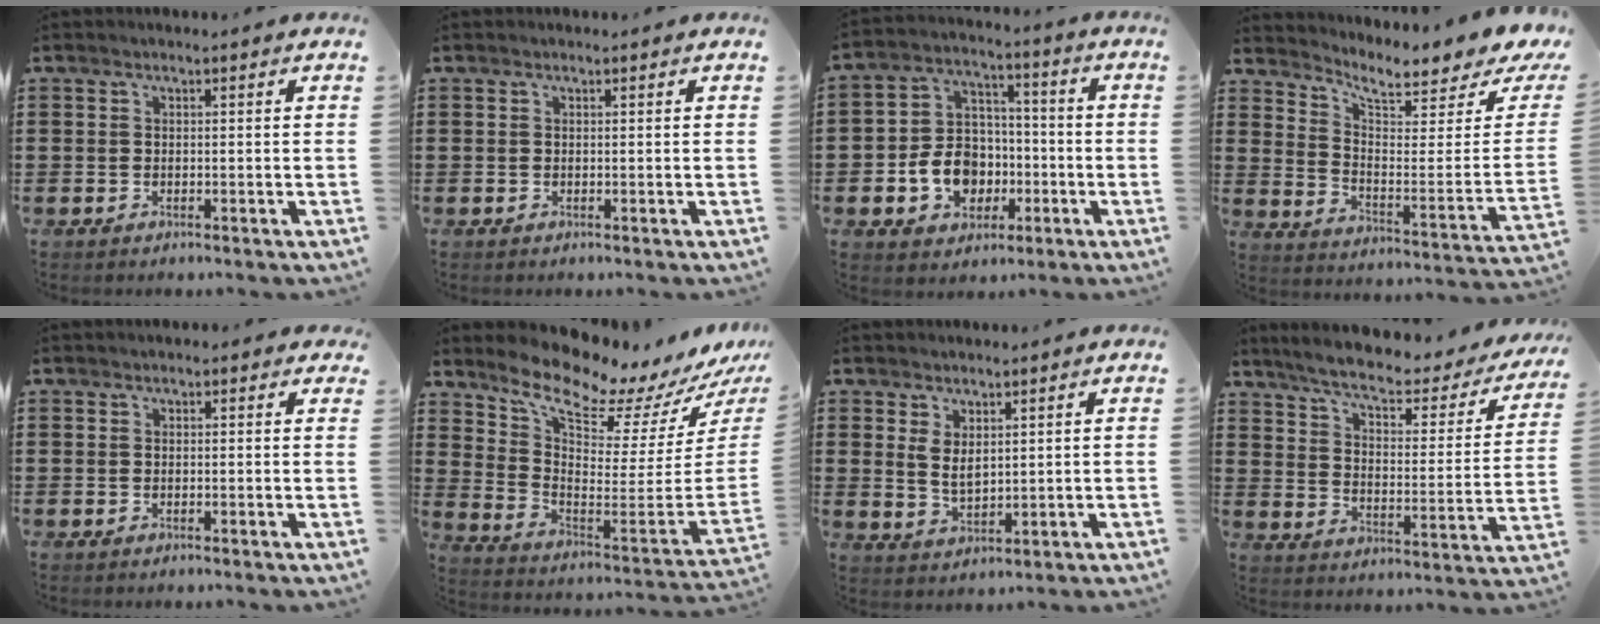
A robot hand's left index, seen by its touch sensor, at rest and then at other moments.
{"total": 0.0}
{"total": 9.3, "force": [-2.6, 7.8, 4.4], "torque": [-0.109, 0.021, -0.047]}
{"total": 6.2, "force": [5.2, 0.9, 3.1], "torque": [-0.074, -0.048, 0.081]}
{"total": 0.8, "force": [0.5, 0.5, 0.4], "torque": [-0.008, 0.006, 0.009]}
{"total": 9.5, "force": [8.7, 0.9, 3.9], "torque": [-0.098, -0.090, 0.143]}
{"total": 3.4, "force": [1.9, 1.8, 2.2], "torque": [-0.039, 0.001, 0.034]}
{"total": 6.6, "force": [5.0, 1.0, 4.2], "torque": [-0.092, -0.031, 0.078]}